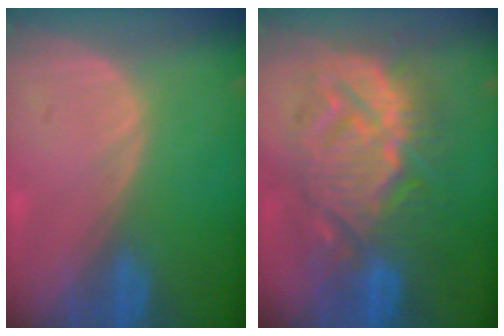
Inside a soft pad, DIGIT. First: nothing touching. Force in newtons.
{"total": 12.0, "press": 11.9, "slide": 1.0}